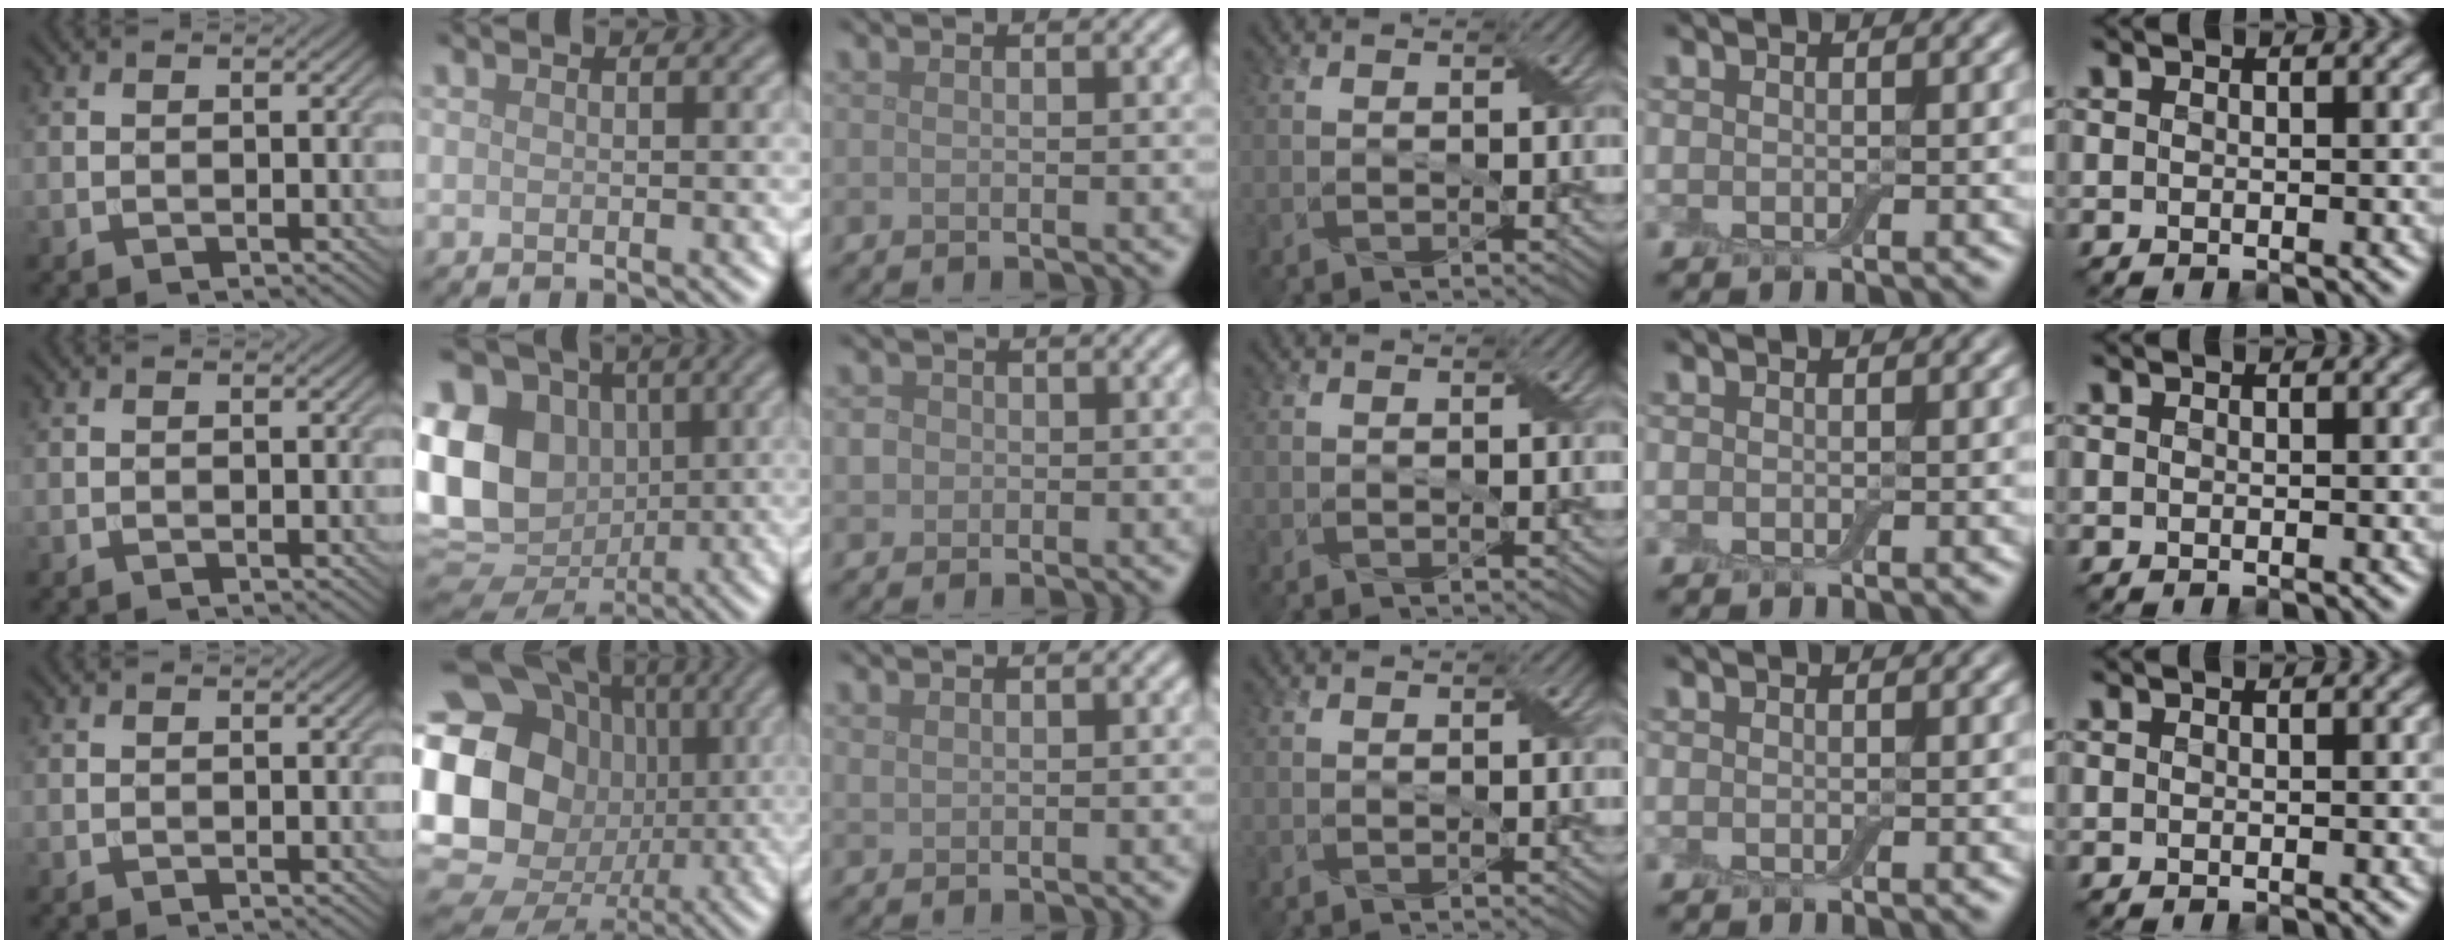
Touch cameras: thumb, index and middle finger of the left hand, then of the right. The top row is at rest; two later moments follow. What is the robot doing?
{"motion": "fold", "object": "aluminum foil"}